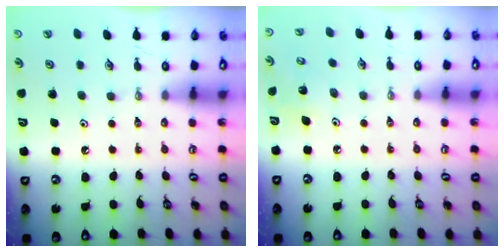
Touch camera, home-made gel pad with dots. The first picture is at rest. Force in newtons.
{"total": 4.9, "press": 4.9, "slide": 0.3}